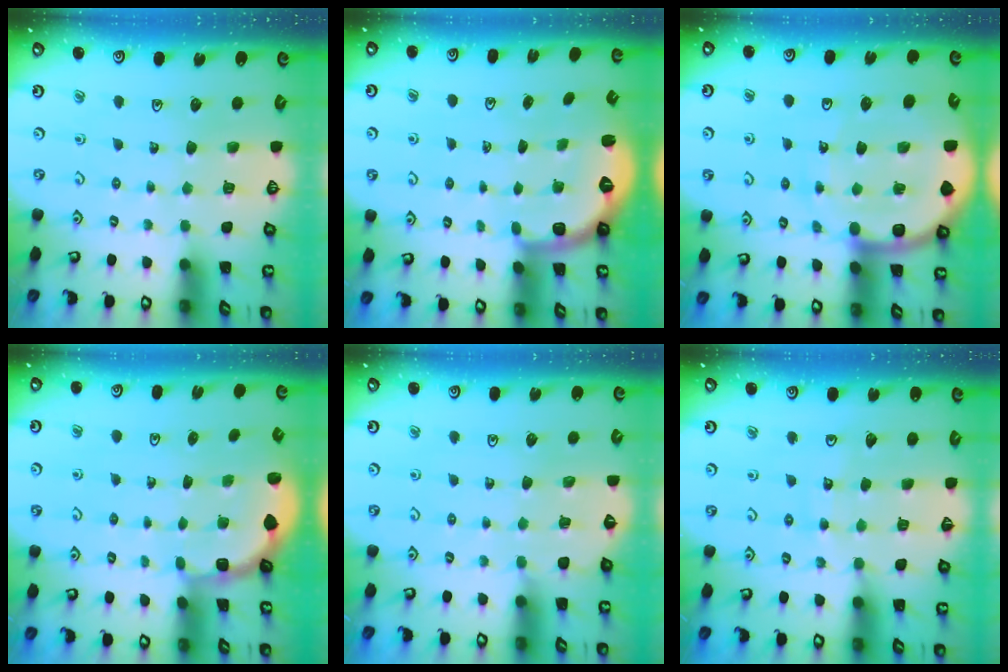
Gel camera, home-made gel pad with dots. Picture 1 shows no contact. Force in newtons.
{"total": 2.7, "press": 1.7, "slide": 2.1}
{"total": 12.4, "press": 12.4, "slide": 1.4}
{"total": 1.9, "press": 1.8, "slide": 0.7}
{"total": 3.7, "press": 3.6, "slide": 0.5}
{"total": 8.0, "press": 7.9, "slide": 1.0}